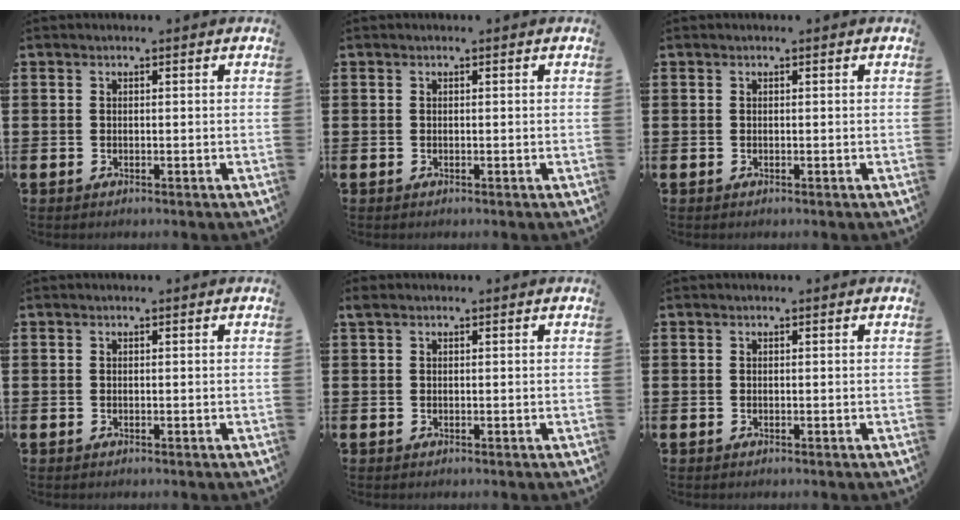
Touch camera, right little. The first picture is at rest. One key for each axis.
{"total": 0.0}
{"total": 0.0}
{"total": 0.0}
{"total": 0.0}
{"total": 0.0}